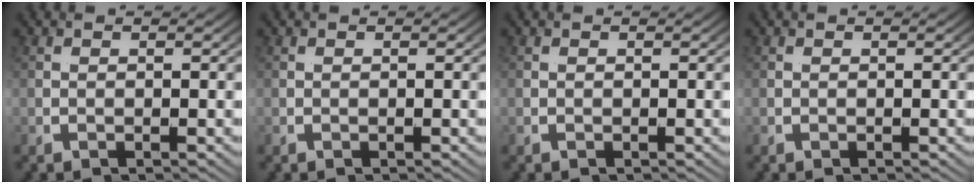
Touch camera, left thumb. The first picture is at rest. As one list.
[{"total": 0.0}, {"total": 0.0}, {"total": 0.0}]